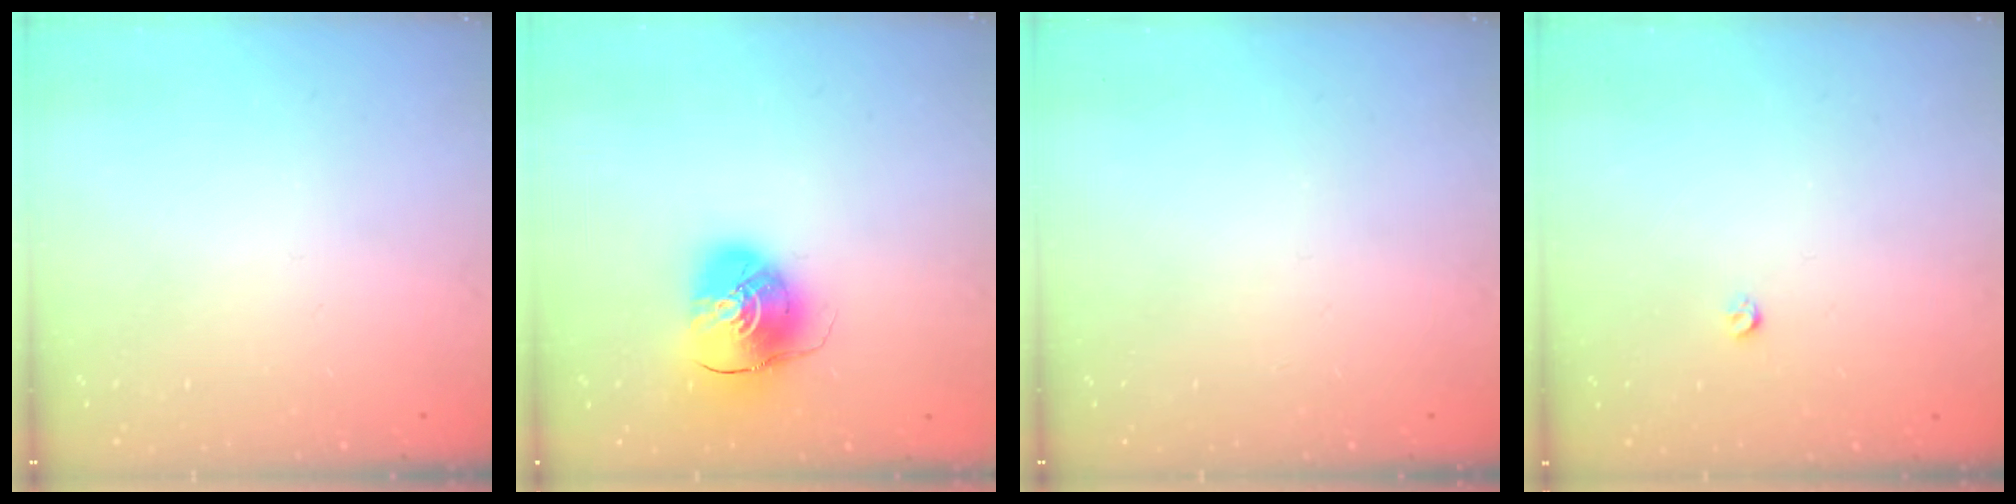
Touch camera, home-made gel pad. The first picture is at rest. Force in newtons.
{"total": 9.4, "press": 9.3, "slide": 1.3}
{"total": 0.0}
{"total": 2.8, "press": 2.8, "slide": 0.5}